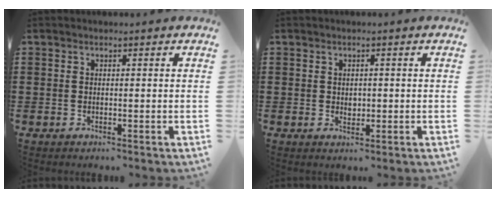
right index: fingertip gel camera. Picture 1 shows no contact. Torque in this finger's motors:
{"motor_torque": [0.47, 0.07, 0.03, 0.01]}